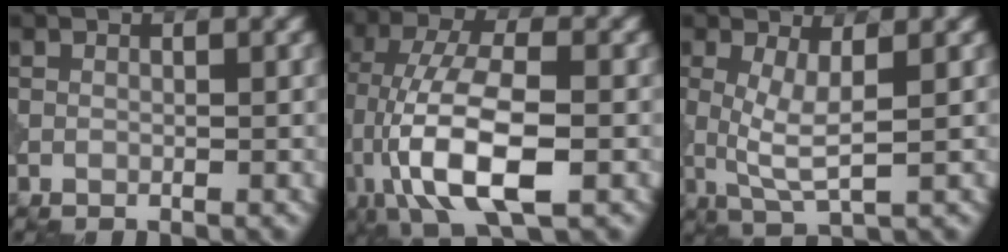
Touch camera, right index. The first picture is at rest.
{"total": 11.1, "force": [-2.9, 4.1, 9.9], "torque": [-0.187, 0.008, -0.056]}
{"total": 3.6, "force": [0.4, 0.8, 3.5], "torque": [-0.075, -0.006, 0.011]}